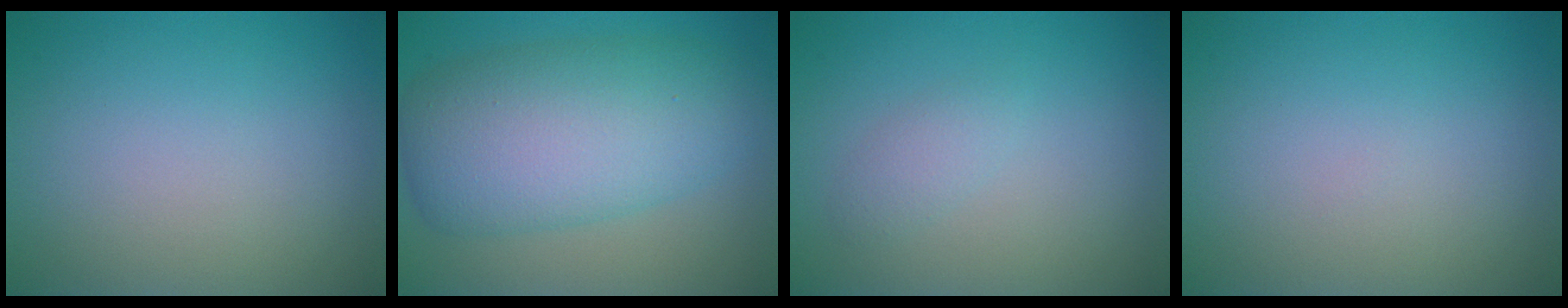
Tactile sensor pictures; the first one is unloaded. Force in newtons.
{"total": 9.7, "press": 9.7, "slide": 0.2}
{"total": 1.3, "press": 1.3, "slide": 0.1}
{"total": 0.0}